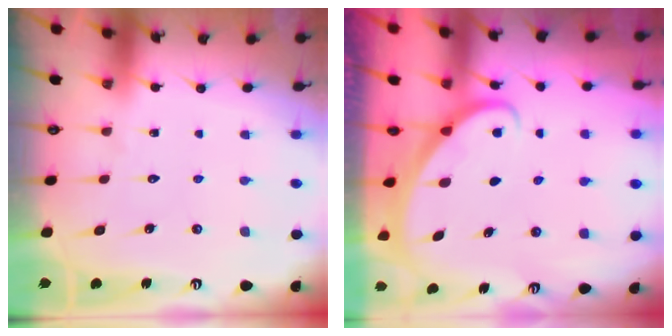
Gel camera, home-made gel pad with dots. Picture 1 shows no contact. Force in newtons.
{"total": 2.3, "press": 2.3, "slide": 0.1}